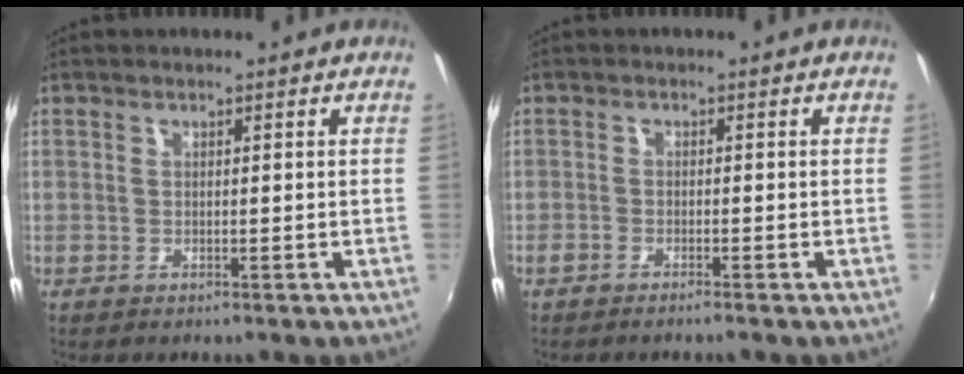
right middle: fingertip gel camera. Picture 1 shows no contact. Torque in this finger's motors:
{"motor_torque": [-0.04, -0.12, -0.02, -0.01]}